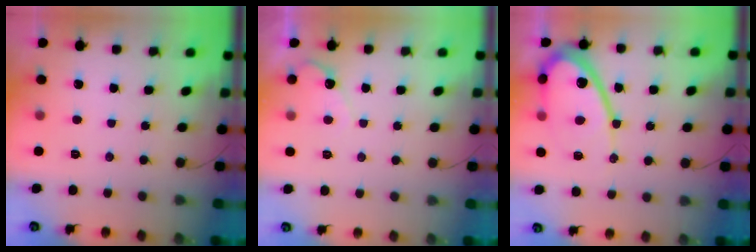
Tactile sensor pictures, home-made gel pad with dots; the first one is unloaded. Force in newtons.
{"total": 3.7, "press": 3.7, "slide": 0.2}
{"total": 13.5, "press": 13.4, "slide": 1.1}